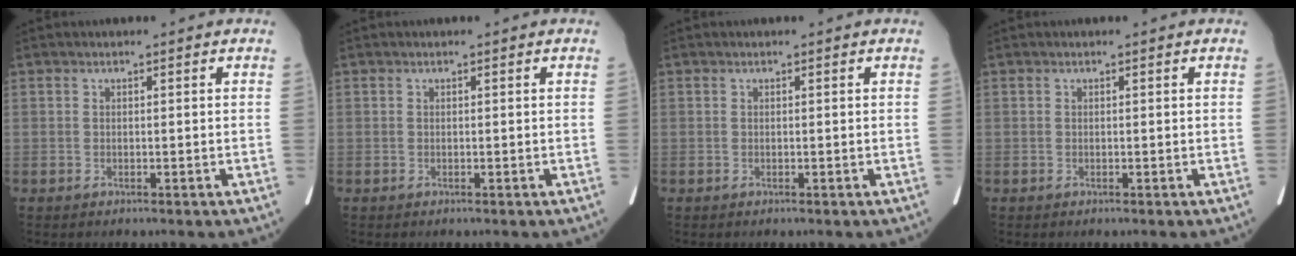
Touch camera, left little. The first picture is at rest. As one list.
[{"total": 0.0}, {"total": 0.0}, {"total": 0.0}]